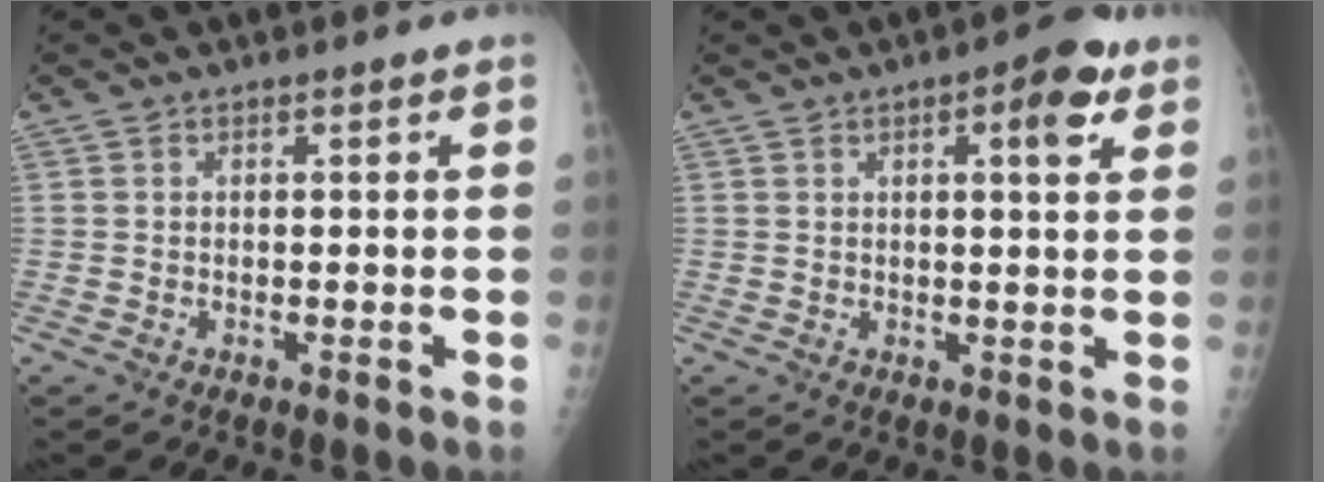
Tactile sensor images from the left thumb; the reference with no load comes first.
{"total": 6.7, "force": [3.2, 2.1, 5.5], "torque": [-0.062, -0.006, 0.036]}